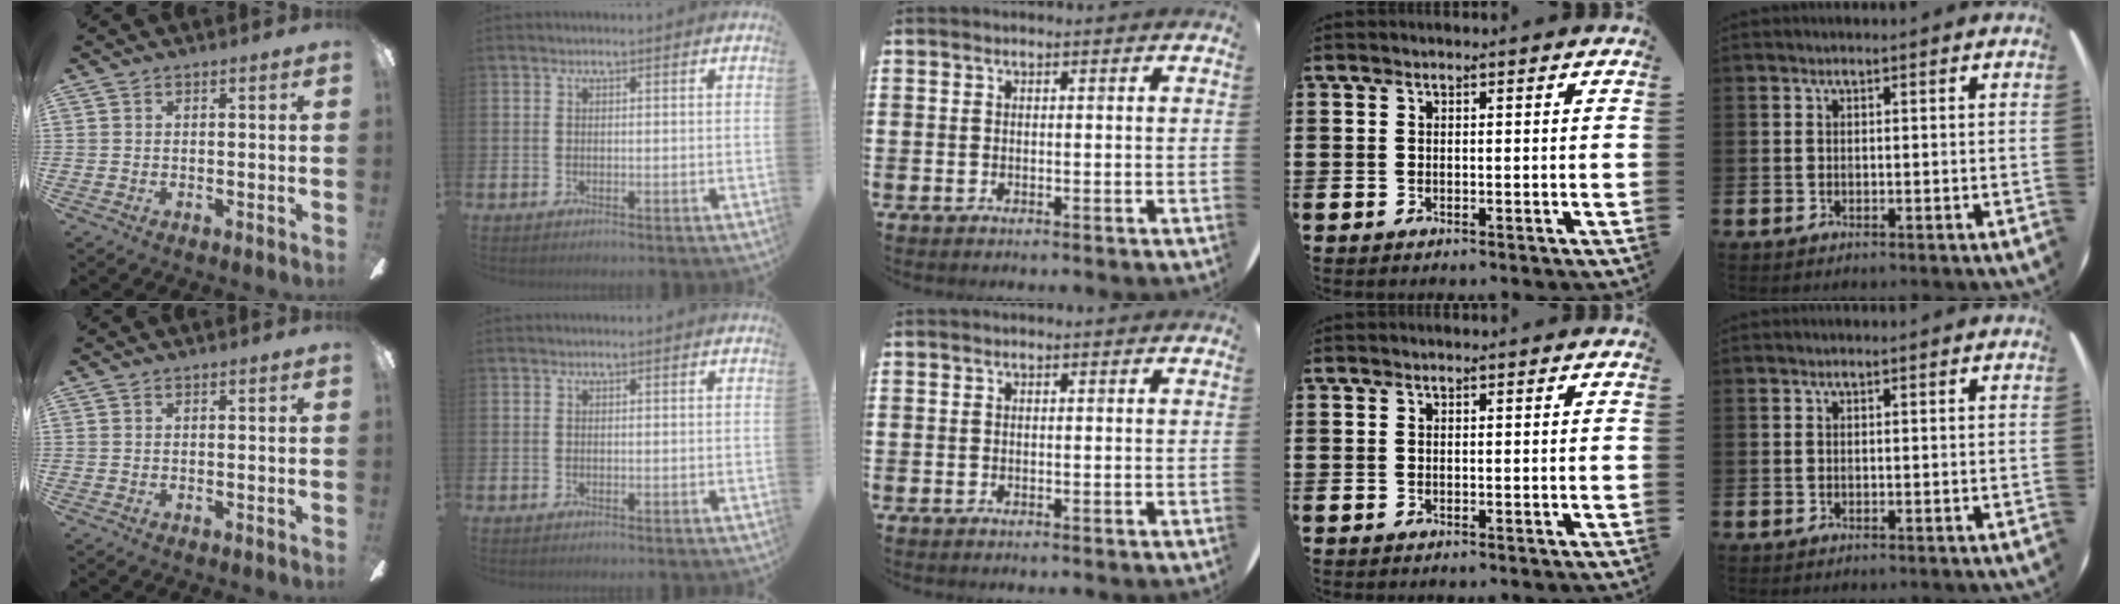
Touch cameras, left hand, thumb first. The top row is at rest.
{}